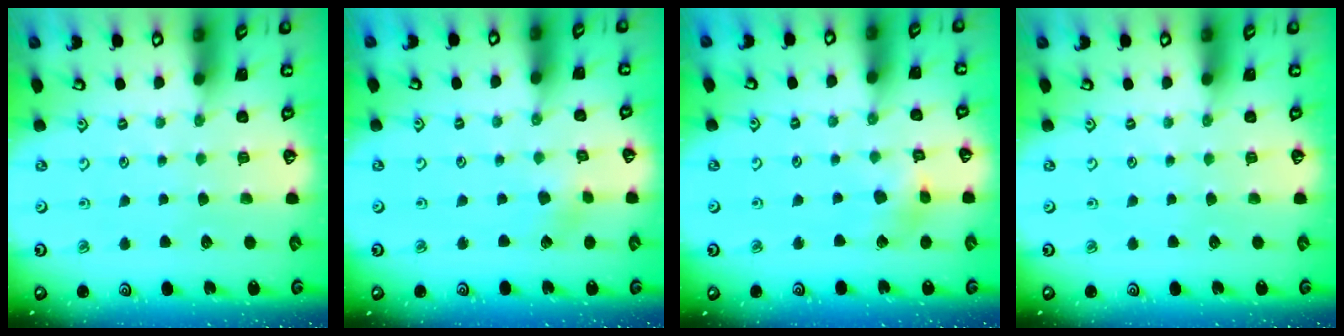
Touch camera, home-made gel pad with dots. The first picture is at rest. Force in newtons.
{"total": 2.4, "press": 2.2, "slide": 0.9}
{"total": 5.6, "press": 5.6, "slide": 0.5}
{"total": 0.0}